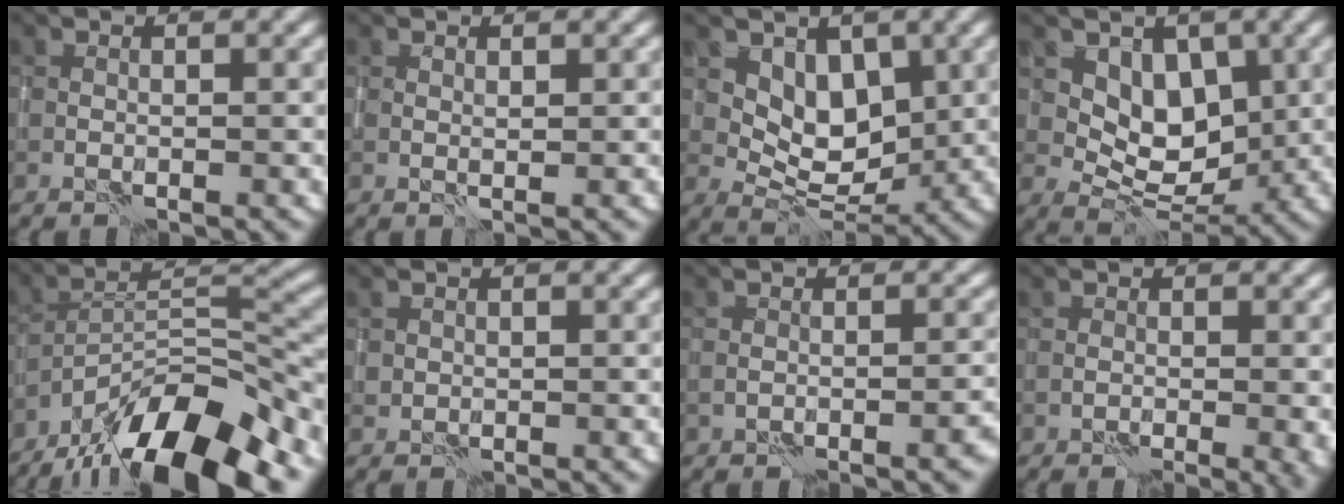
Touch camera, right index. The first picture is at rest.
{"total": 0.6, "force": [0.5, 0.0, 0.3], "torque": [-0.007, 0.001, 0.013]}
{"total": 4.5, "force": [1.9, 2.8, 2.9], "torque": [-0.042, -0.013, 0.030]}
{"total": 4.8, "force": [1.7, 3.2, 3.2], "torque": [-0.043, -0.012, 0.027]}
{"total": 12.7, "force": [-9.3, 3.2, 8.1], "torque": [-0.135, 0.015, -0.172]}
{"total": 0.7, "force": [0.3, 0.6, 0.0], "torque": [0.000, 0.001, 0.005]}
{"total": 1.7, "force": [-0.8, 0.5, 1.4], "torque": [-0.021, 0.004, -0.010]}
{"total": 1.8, "force": [-0.3, 0.5, 1.7], "torque": [-0.017, 0.000, -0.004]}